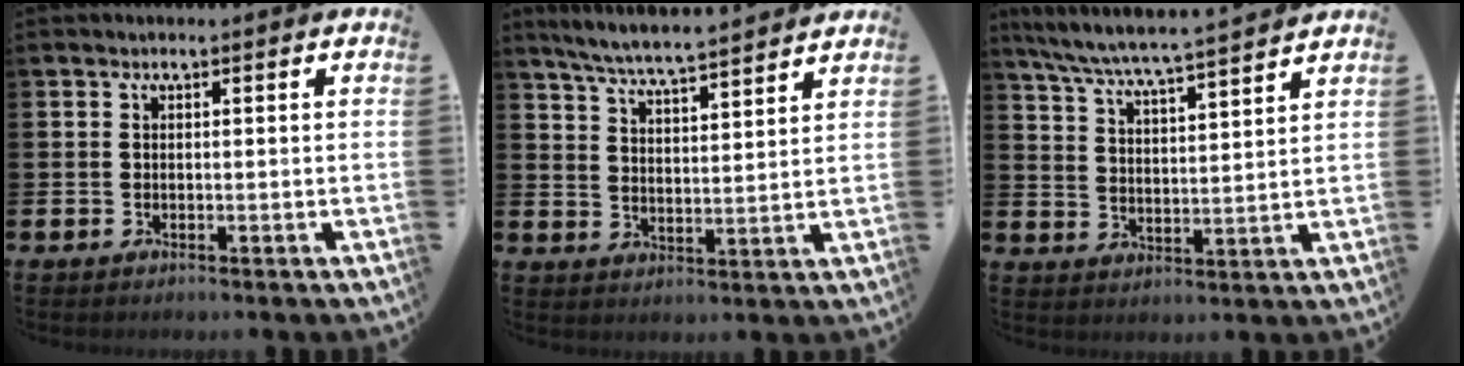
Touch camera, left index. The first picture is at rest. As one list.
[{"total": 6.3, "force": [6.1, -0.2, 1.6], "torque": [-0.052, -0.039, 0.107]}, {"total": 6.6, "force": [6.3, -0.1, 1.8], "torque": [-0.061, -0.046, 0.108]}]